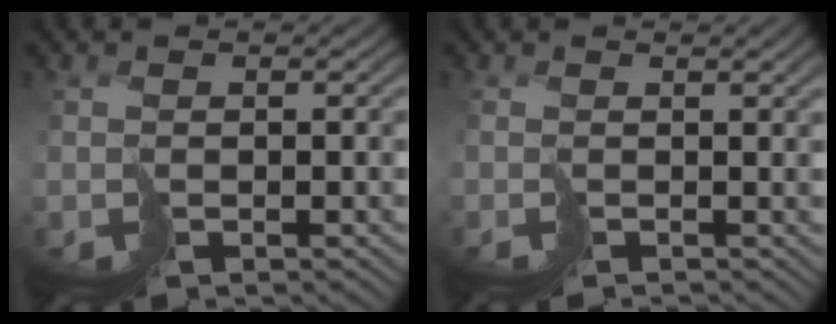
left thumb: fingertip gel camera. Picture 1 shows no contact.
{"total": 1.4, "force": [0.2, -0.5, 1.3], "torque": [-0.011, -0.005, 0.005]}